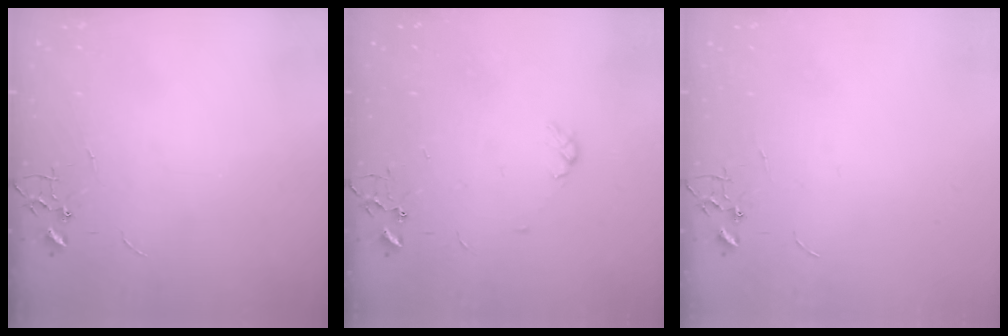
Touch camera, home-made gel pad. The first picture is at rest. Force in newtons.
{"total": 2.9, "press": 2.8, "slide": 0.5}
{"total": 0.0}